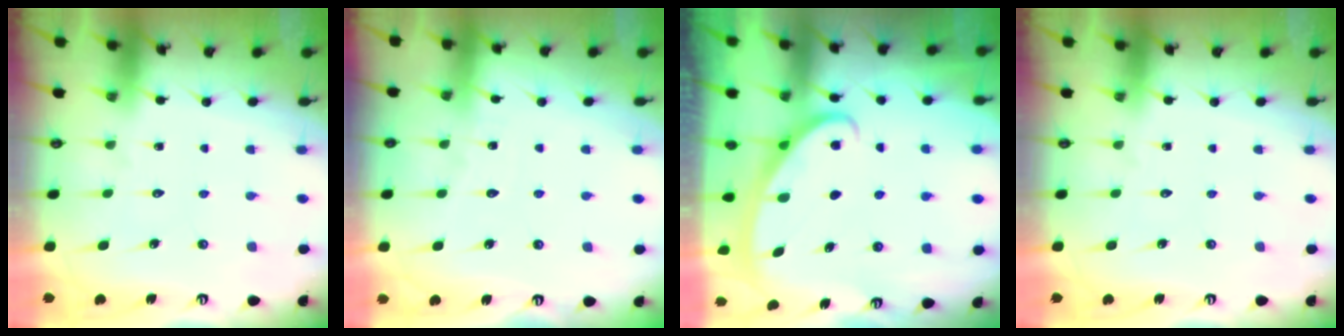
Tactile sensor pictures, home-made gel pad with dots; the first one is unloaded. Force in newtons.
{"total": 2.6, "press": 2.6, "slide": 0.3}
{"total": 2.9, "press": 2.9, "slide": 0.3}
{"total": 0.0}